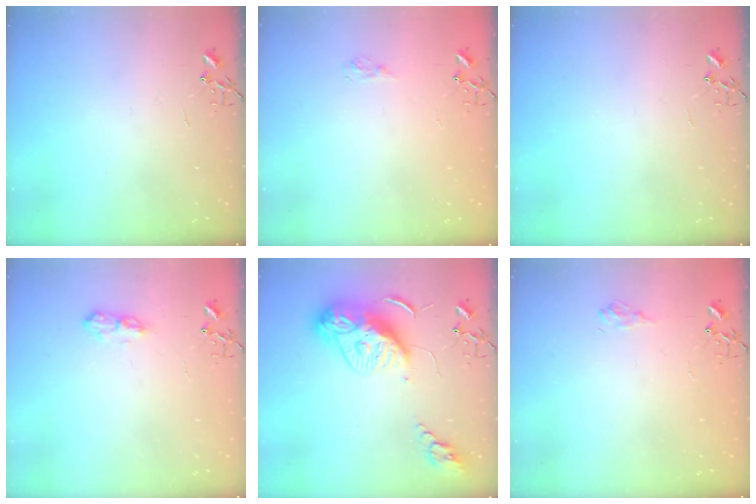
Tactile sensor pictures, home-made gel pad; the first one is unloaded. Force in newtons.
{"total": 6.1, "press": 6.1, "slide": 0.7}
{"total": 0.0}
{"total": 9.0, "press": 9.0, "slide": 1.0}
{"total": 13.0, "press": 12.9, "slide": 1.1}
{"total": 7.1, "press": 7.0, "slide": 0.7}